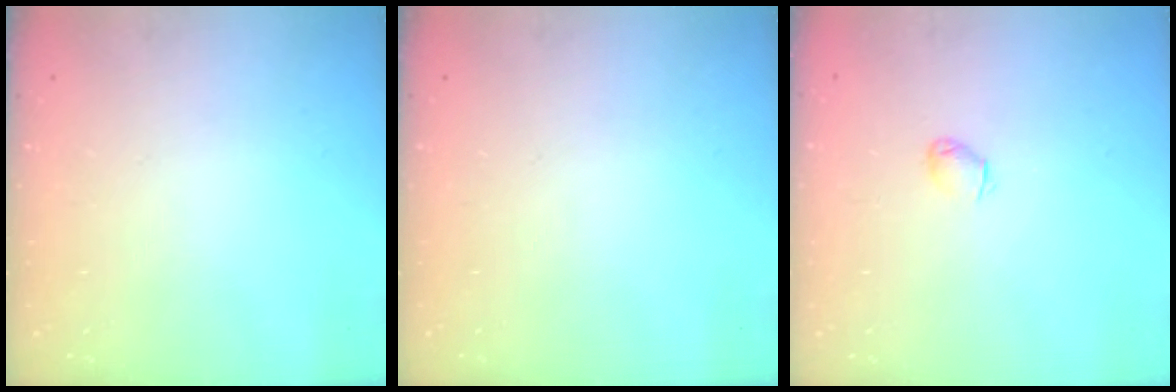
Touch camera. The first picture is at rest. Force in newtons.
{"total": 0.0}
{"total": 2.0, "press": 2.0, "slide": 0.4}